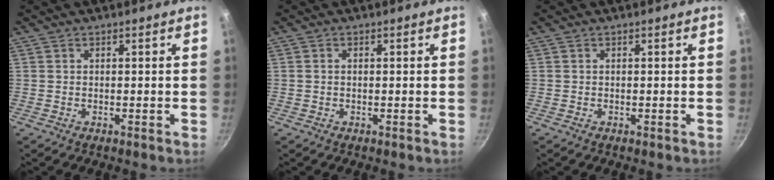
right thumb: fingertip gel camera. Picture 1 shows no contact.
{"total": 0.6, "force": [-0.1, 0.4, 0.4], "torque": [-0.007, 0.004, -0.003]}
{"total": 0.0}